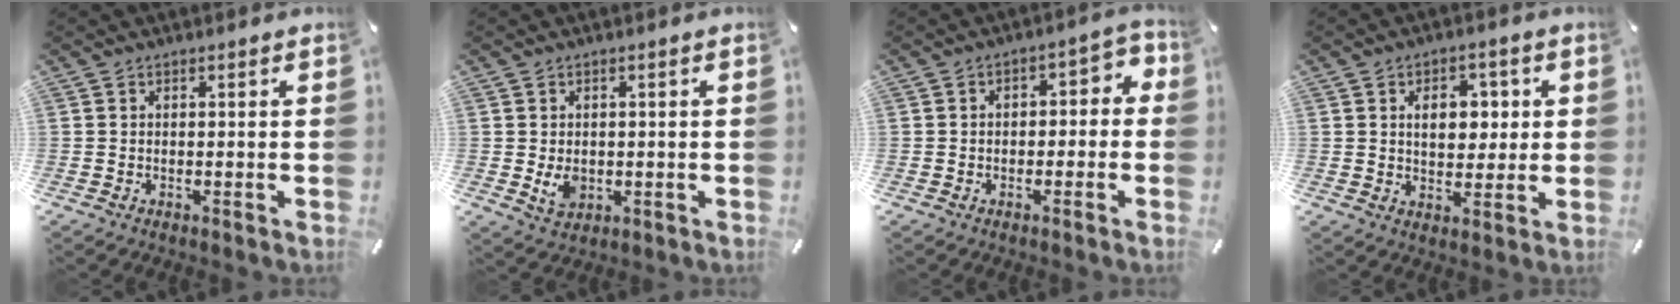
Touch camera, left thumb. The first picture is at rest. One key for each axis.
{"total": 3.9, "fx": -0.4, "fy": 3.0, "fz": 2.4, "tx": -0.046, "ty": -0.003, "tz": -0.008}
{"total": 4.5, "fx": -1.2, "fy": 3.1, "fz": 3.0, "tx": -0.035, "ty": 0.006, "tz": -0.033}
{"total": 8.0, "fx": 1.7, "fy": 5.7, "fz": 5.4, "tx": -0.072, "ty": -0.003, "tz": 0.019}